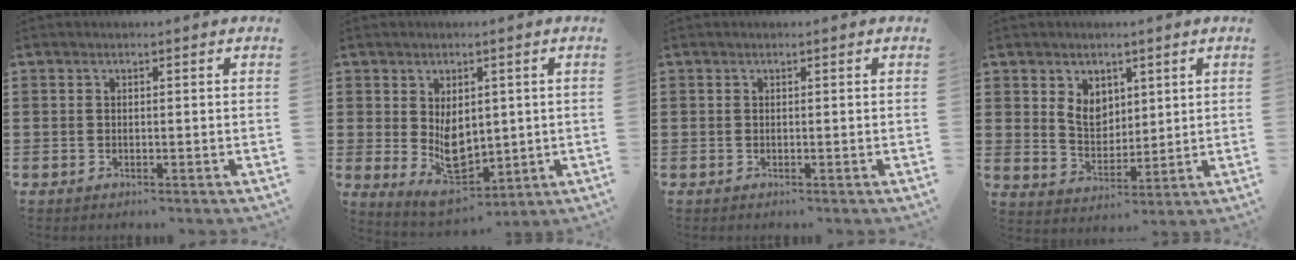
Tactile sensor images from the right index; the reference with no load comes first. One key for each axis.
{"total": 6.8, "fx": -0.1, "fy": 4.9, "fz": 4.8, "tx": -0.075, "ty": 0.003, "tz": -0.001}
{"total": 0.0}
{"total": 5.4, "fx": 2.3, "fy": 4.2, "fz": 2.5, "tx": -0.057, "ty": 0.011, "tz": 0.041}